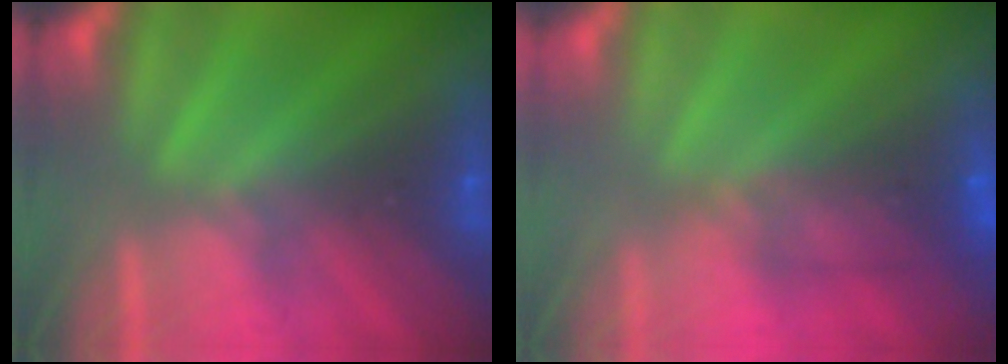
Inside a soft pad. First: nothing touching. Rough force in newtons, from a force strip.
{"total": 5.7}